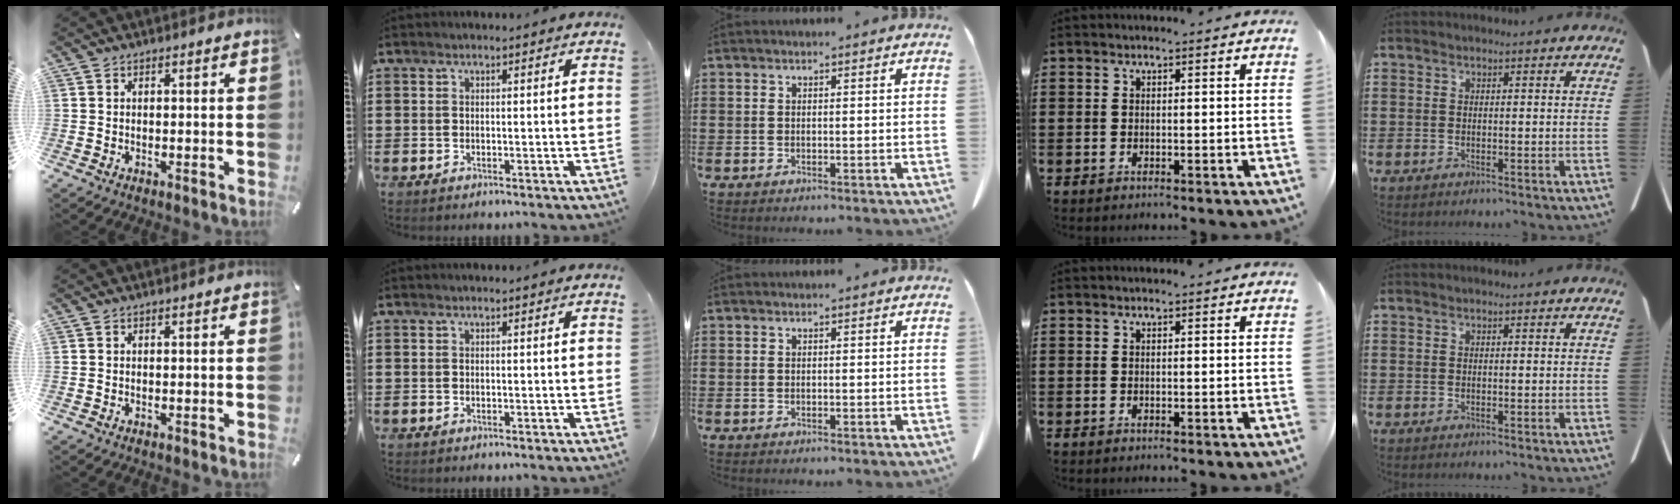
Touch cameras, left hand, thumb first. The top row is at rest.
{}